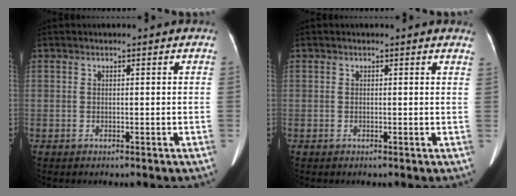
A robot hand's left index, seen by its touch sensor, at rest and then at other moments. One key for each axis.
{"total": 2.9, "fx": 2.8, "fy": 0.4, "fz": 0.7, "tx": -0.007, "ty": -0.006, "tz": 0.012}